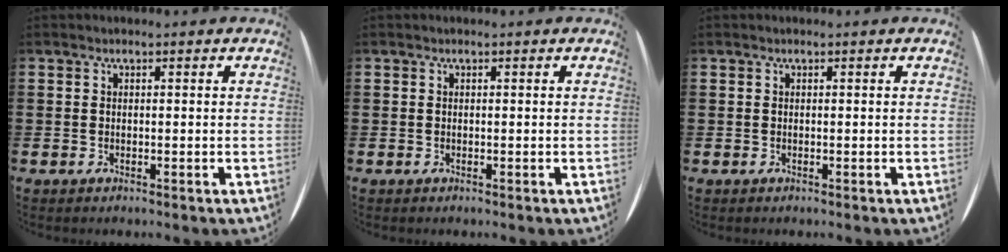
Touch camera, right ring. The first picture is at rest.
{"total": 0.0}
{"total": 0.0}